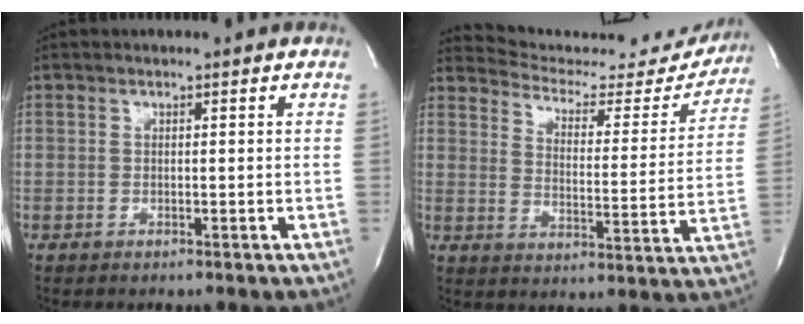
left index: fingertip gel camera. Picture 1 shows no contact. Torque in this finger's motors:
{"motor_torque": [0.20, -0.33, 0.00, 0.00]}